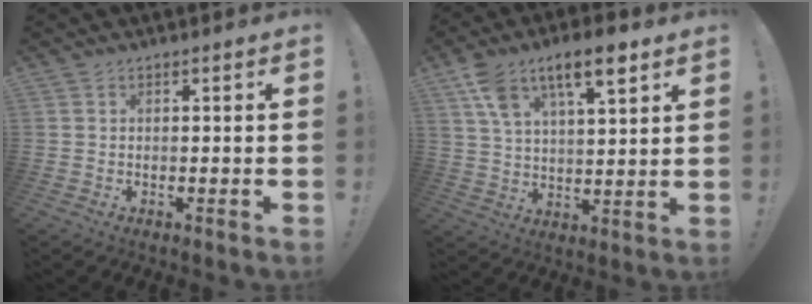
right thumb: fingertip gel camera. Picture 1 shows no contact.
{"total": 12.6, "force": [7.5, 5.0, 8.8], "torque": [-0.151, -0.022, 0.130]}